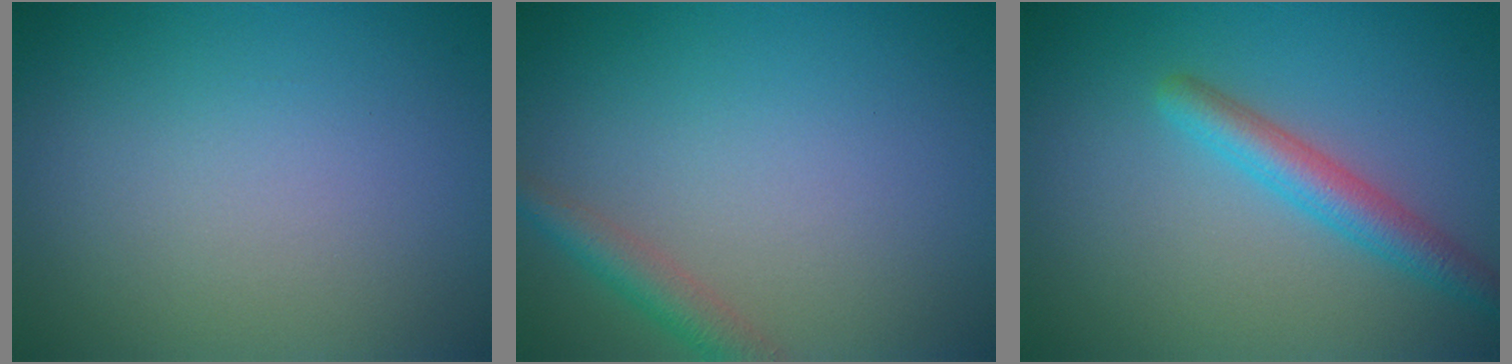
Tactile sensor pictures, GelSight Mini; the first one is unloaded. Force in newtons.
{"total": 2.4, "press": 2.4, "slide": 0.1}
{"total": 3.3, "press": 3.2, "slide": 0.1}